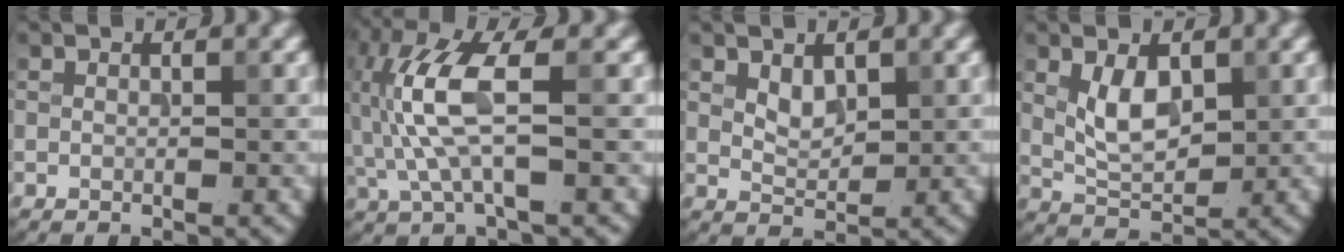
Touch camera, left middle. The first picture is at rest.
{"total": 6.8, "force": [-0.1, 2.0, 6.5], "torque": [-0.163, 0.014, -0.003]}
{"total": 1.8, "force": [0.9, 1.1, 1.1], "torque": [-0.019, -0.005, 0.022]}
{"total": 3.8, "force": [1.0, 2.1, 3.0], "torque": [-0.063, -0.004, 0.024]}